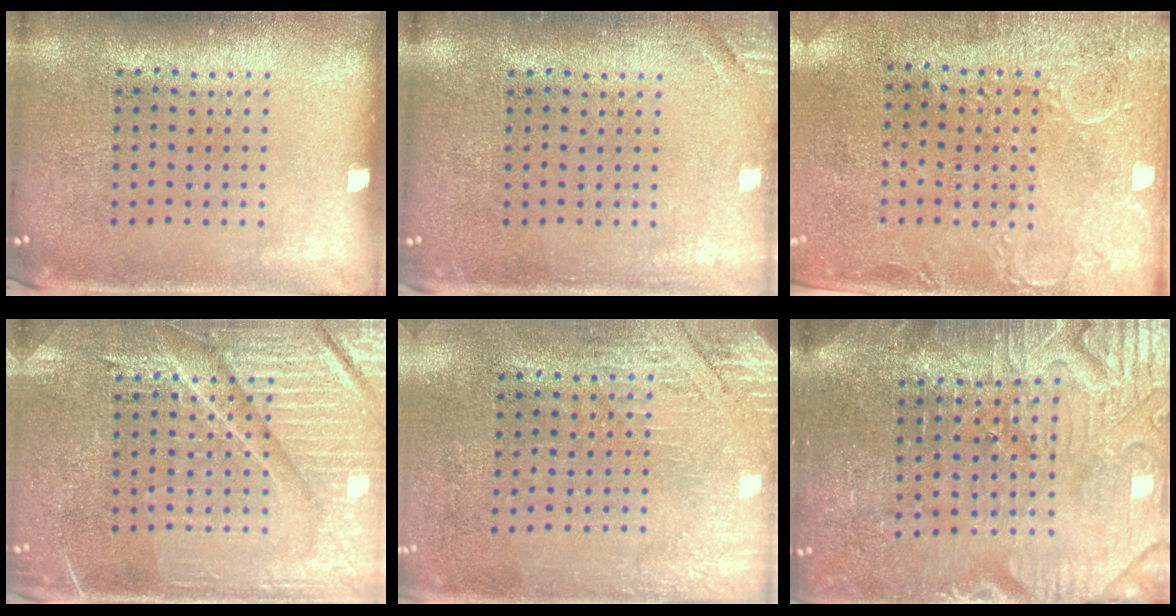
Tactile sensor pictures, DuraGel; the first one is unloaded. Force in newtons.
{"total": 1.3, "press": 1.3, "slide": 0.3}
{"total": 2.9, "press": 2.3, "slide": 1.8}
{"total": 4.5, "press": 4.4, "slide": 1.1}
{"total": 2.9, "press": 2.5, "slide": 1.5}
{"total": 4.0, "press": 3.9, "slide": 1.2}